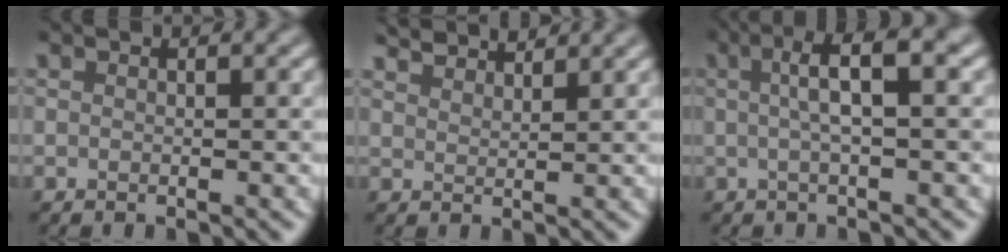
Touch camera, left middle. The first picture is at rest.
{"total": 3.2, "force": [3.1, 0.4, 0.8], "torque": [-0.014, 0.008, 0.052]}
{"total": 4.4, "force": [0.9, 0.9, 4.2], "torque": [-0.069, 0.015, 0.011]}